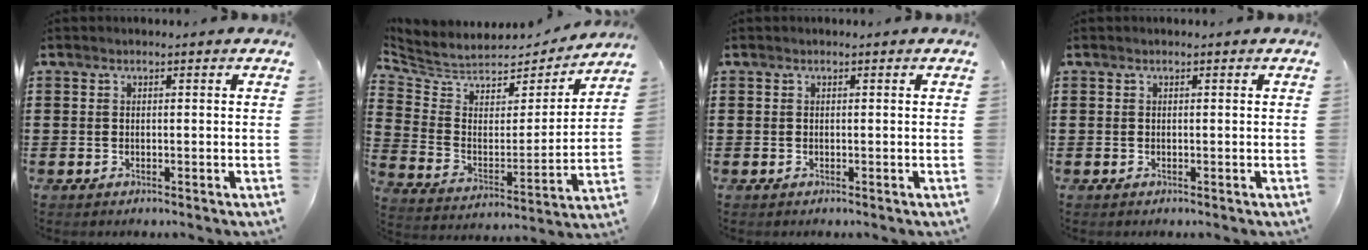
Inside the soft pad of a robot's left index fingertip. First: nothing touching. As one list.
[{"total": 5.8, "force": [5.3, 2.1, 0.5], "torque": [-0.050, -0.045, 0.089]}, {"total": 0.0}, {"total": 0.0}]